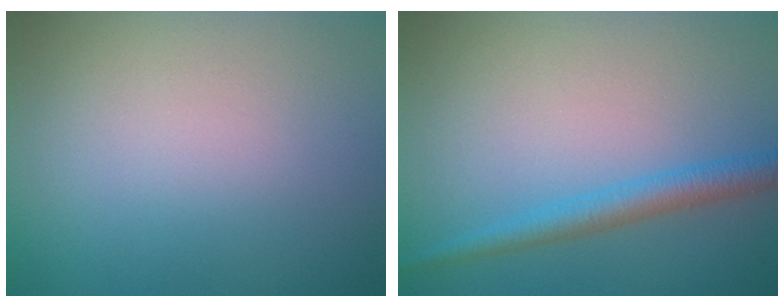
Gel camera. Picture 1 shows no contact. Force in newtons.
{"total": 2.8, "press": 2.8, "slide": 0.2}